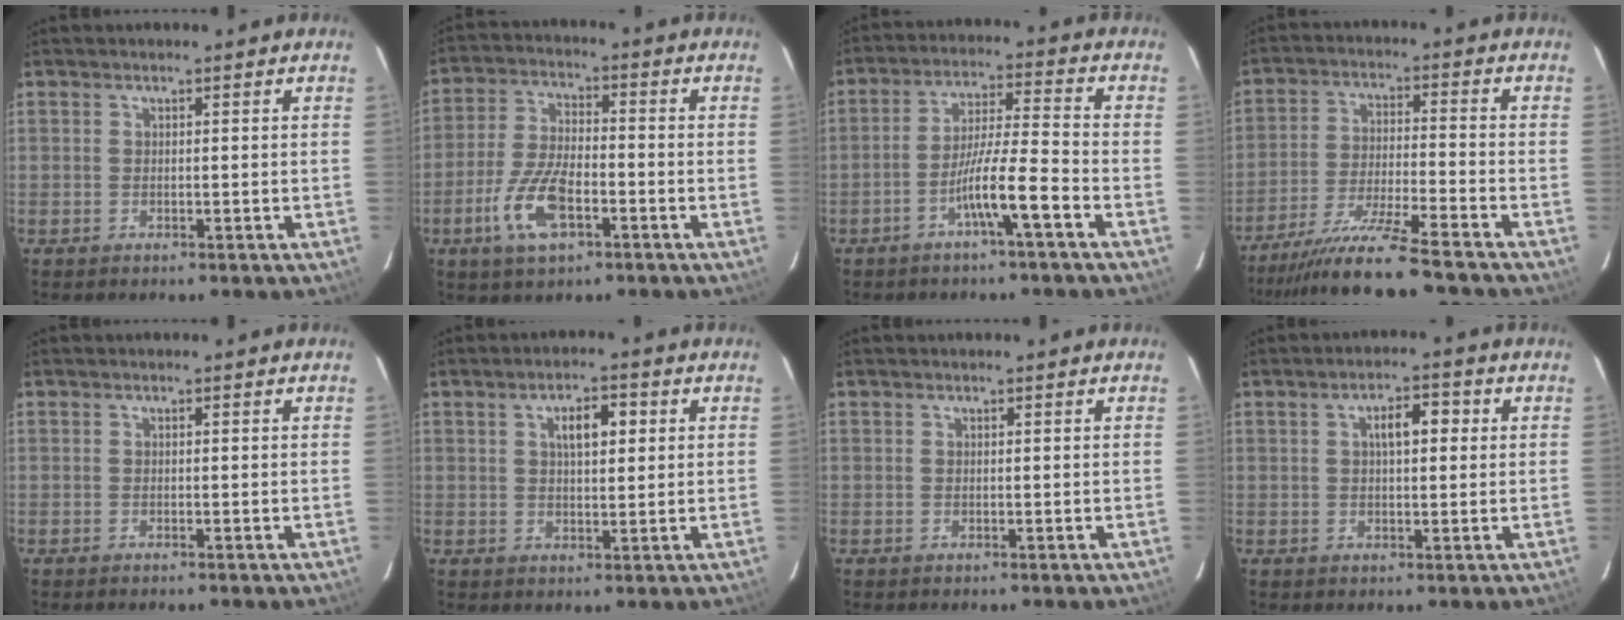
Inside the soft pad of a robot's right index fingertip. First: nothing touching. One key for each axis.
{"total": 9.7, "fx": -4.2, "fy": 3.5, "fz": 8.0, "tx": -0.175, "ty": -0.002, "tz": -0.079}
{"total": 8.4, "fx": -4.2, "fy": -0.3, "fz": 7.2, "tx": -0.133, "ty": 0.010, "tz": -0.077}
{"total": 13.1, "fx": -11.0, "fy": -0.5, "fz": 7.0, "tx": -0.116, "ty": -0.026, "tz": -0.187}
{"total": 0.7, "fx": -0.6, "fy": 0.0, "fz": 0.4, "tx": -0.010, "ty": -0.002, "tz": -0.008}
{"total": 5.0, "fx": 1.6, "fy": 1.8, "fz": 4.5, "tx": -0.076, "ty": 0.012, "tz": 0.026}
{"total": 0.0}
{"total": 4.6, "fx": 1.1, "fy": 1.6, "fz": 4.2, "tx": -0.071, "ty": 0.017, "tz": 0.017}